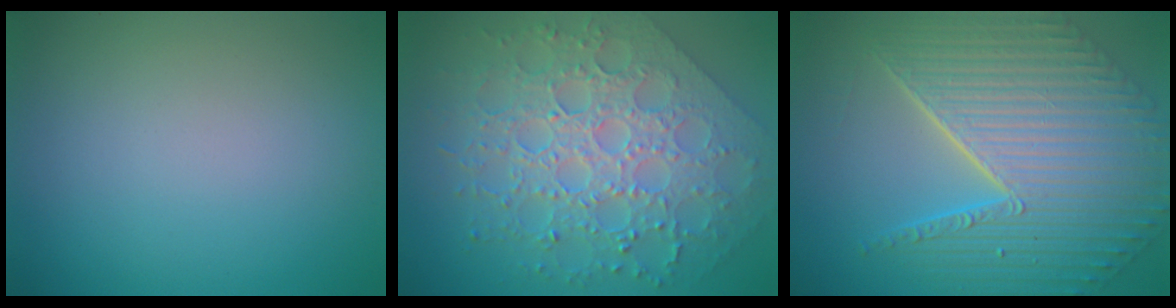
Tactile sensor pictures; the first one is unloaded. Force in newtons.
{"total": 8.4, "press": 6.1, "slide": 5.8}
{"total": 10.5, "press": 7.2, "slide": 7.6}